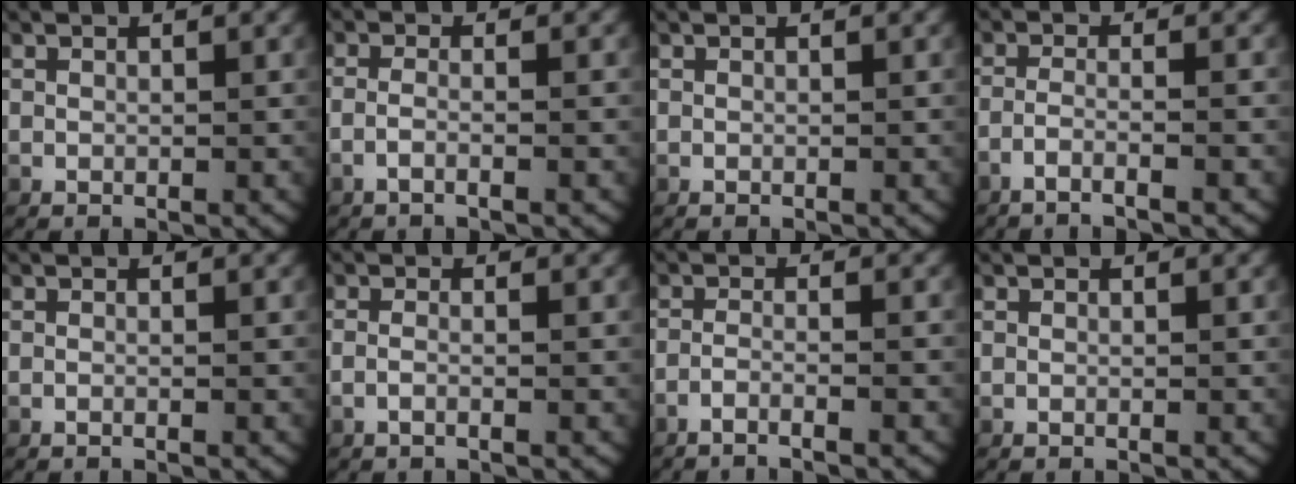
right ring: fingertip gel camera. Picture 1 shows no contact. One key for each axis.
{"total": 1.8, "fx": -0.9, "fy": 0.2, "fz": 1.5, "tx": -0.045, "ty": -0.009, "tz": -0.014}
{"total": 0.0}
{"total": 2.7, "fx": -2.0, "fy": 0.2, "fz": 1.9, "tx": -0.053, "ty": -0.011, "tz": -0.032}
{"total": 0.7, "fx": -0.6, "fy": 0.0, "fz": 0.3, "tx": -0.005, "ty": 0.001, "tz": -0.011}
{"total": 1.4, "fx": -0.7, "fy": 0.1, "fz": 1.1, "tx": -0.035, "ty": -0.009, "tz": -0.010}
{"total": 2.7, "fx": -2.2, "fy": 0.1, "fz": 1.4, "tx": -0.040, "ty": -0.010, "tz": -0.036}
{"total": 0.0}